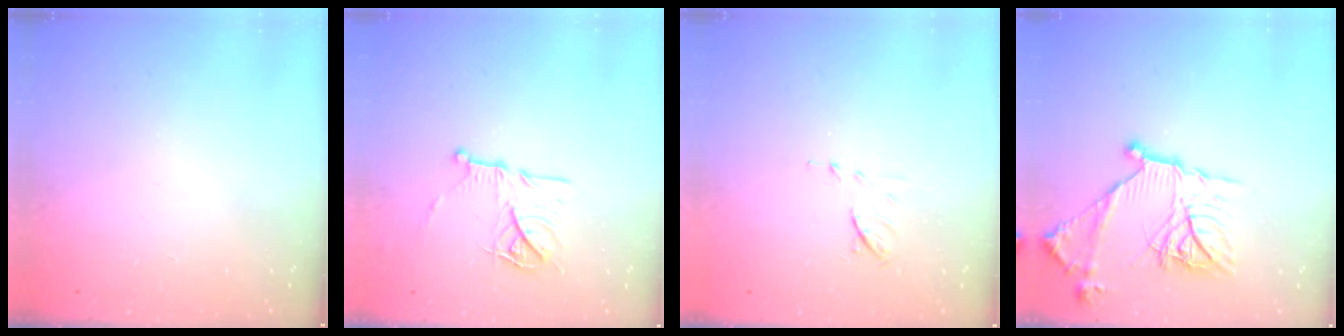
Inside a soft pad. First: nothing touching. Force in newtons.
{"total": 14.9, "press": 14.8, "slide": 1.4}
{"total": 6.2, "press": 6.2, "slide": 0.9}
{"total": 17.4, "press": 17.4, "slide": 0.5}